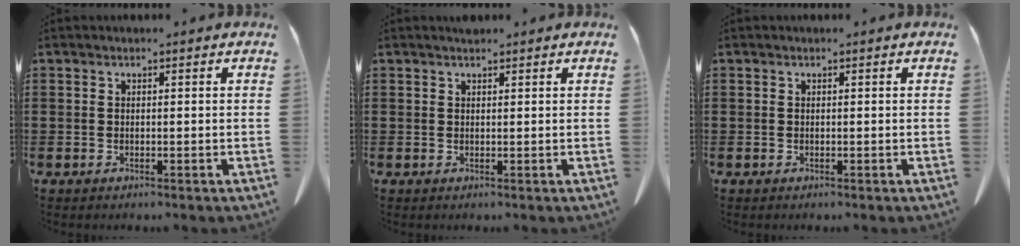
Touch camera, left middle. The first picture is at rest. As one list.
[{"total": 0.8, "force": [0.8, 0.1, 0.2], "torque": [-0.007, -0.002, 0.016]}, {"total": 0.0}]